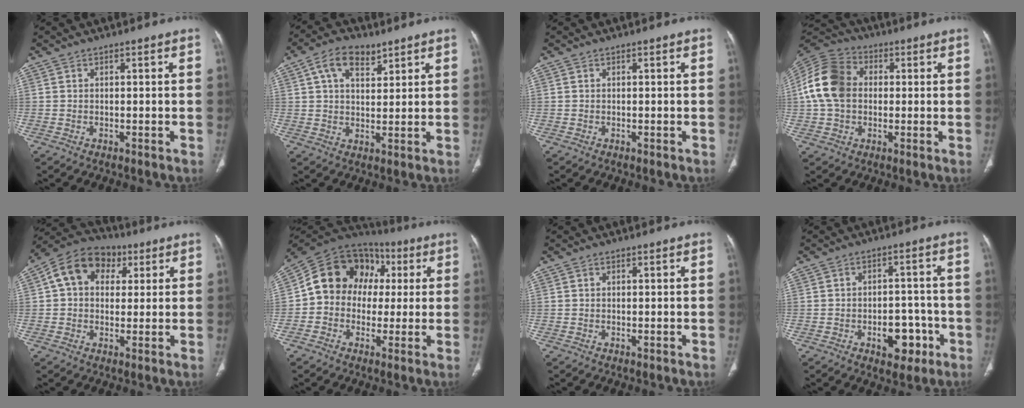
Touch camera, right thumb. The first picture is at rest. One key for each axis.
{"total": 7.9, "fx": 4.2, "fy": 4.5, "fz": 5.0, "tx": -0.068, "ty": -0.009, "tz": 0.073}
{"total": 0.0}
{"total": 13.6, "fx": 1.0, "fy": 10.3, "fz": 8.9, "tx": -0.167, "ty": 0.027, "tz": 0.009}
{"total": 12.2, "fx": 3.7, "fy": 9.1, "fz": 7.1, "tx": -0.098, "ty": 0.019, "tz": 0.051}
{"total": 15.9, "fx": 2.0, "fy": 13.1, "fz": 8.7, "tx": -0.110, "ty": 0.042, "tz": 0.025}
{"total": 0.0}
{"total": 7.7, "fx": -3.1, "fy": 4.9, "fz": 5.1, "tx": -0.039, "ty": 0.029, "tz": -0.034}